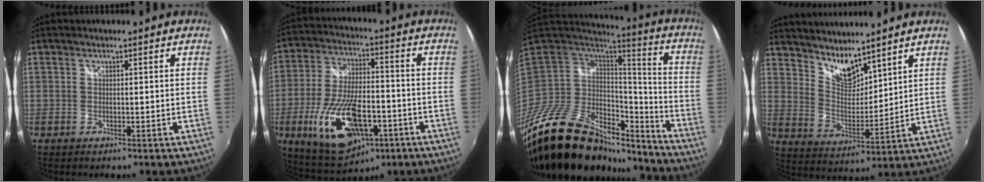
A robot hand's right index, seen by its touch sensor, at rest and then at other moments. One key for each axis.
{"total": 19.2, "fx": -7.4, "fy": 9.0, "fz": 15.2, "tx": -0.312, "ty": -0.025, "tz": -0.115}
{"total": 28.2, "fx": -20.7, "fy": 12.3, "fz": 14.6, "tx": -0.270, "ty": -0.004, "tz": -0.324}
{"total": 8.9, "fx": 7.6, "fy": 2.5, "fz": 3.9, "tx": -0.060, "ty": -0.007, "tz": 0.145}